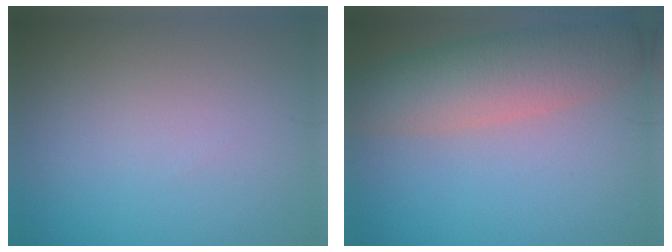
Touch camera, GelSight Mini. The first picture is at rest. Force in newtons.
{"total": 6.9, "press": 6.8, "slide": 0.6}